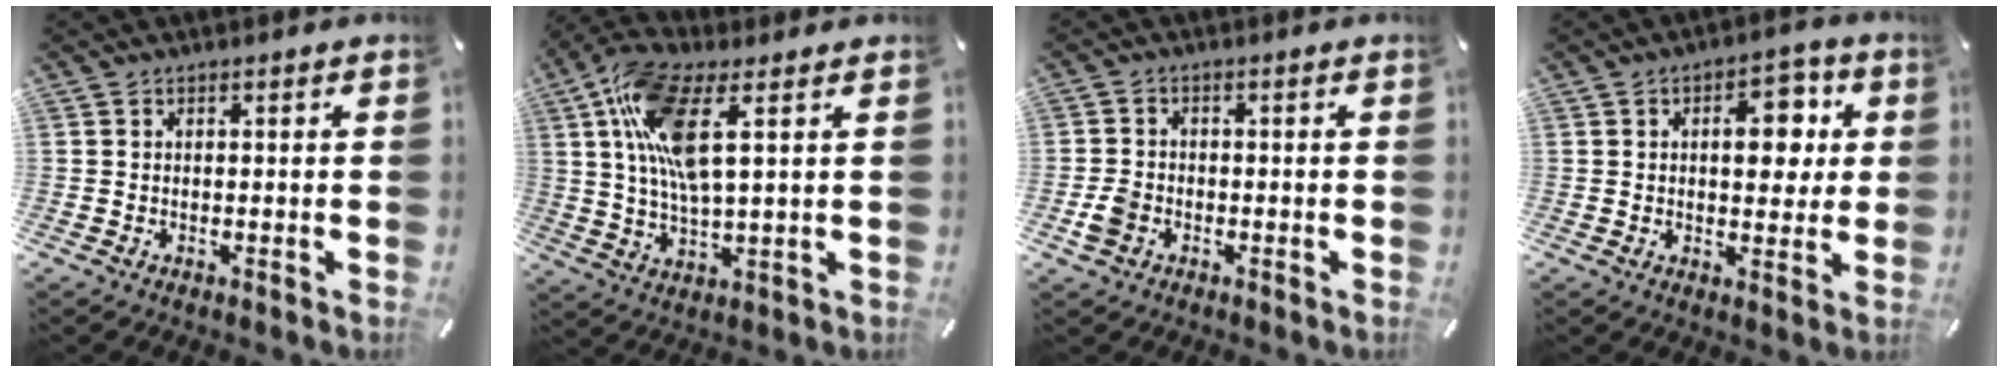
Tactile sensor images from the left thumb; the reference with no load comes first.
{"total": 14.0, "force": [5.0, 4.8, 12.1], "torque": [-0.260, -0.005, 0.088]}
{"total": 3.8, "force": [-1.5, 3.0, 2.0], "torque": [-0.038, 0.006, -0.027]}
{"total": 10.5, "force": [2.2, 6.2, 8.1], "torque": [-0.097, -0.006, 0.030]}